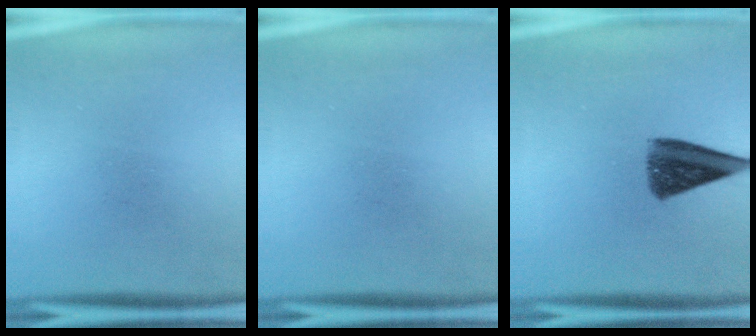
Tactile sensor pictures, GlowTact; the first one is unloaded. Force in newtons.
{"total": 0.0}
{"total": 8.8}